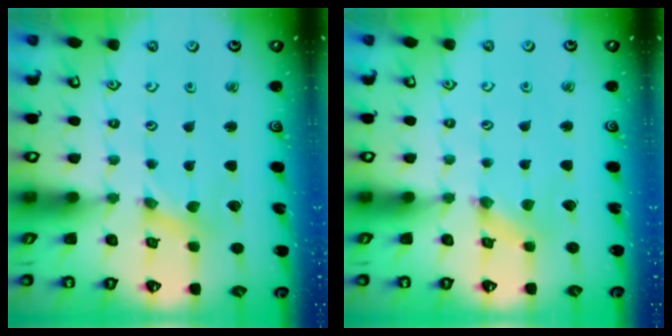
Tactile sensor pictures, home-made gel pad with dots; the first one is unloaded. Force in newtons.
{"total": 0.6, "press": 0.6, "slide": 0.2}